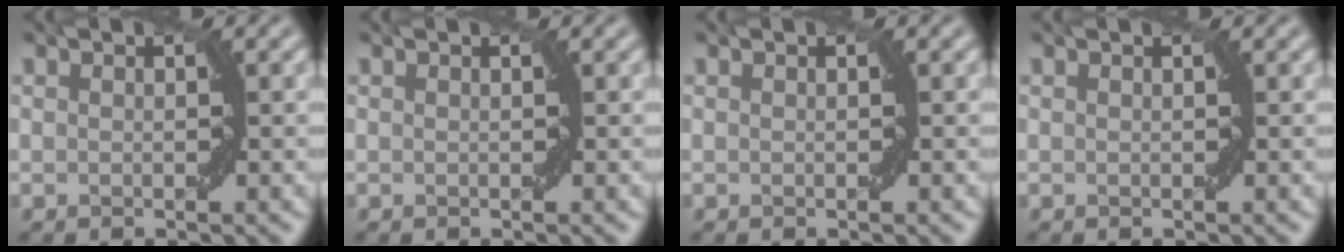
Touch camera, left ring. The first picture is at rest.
{"total": 0.0}
{"total": 0.0}
{"total": 0.0}